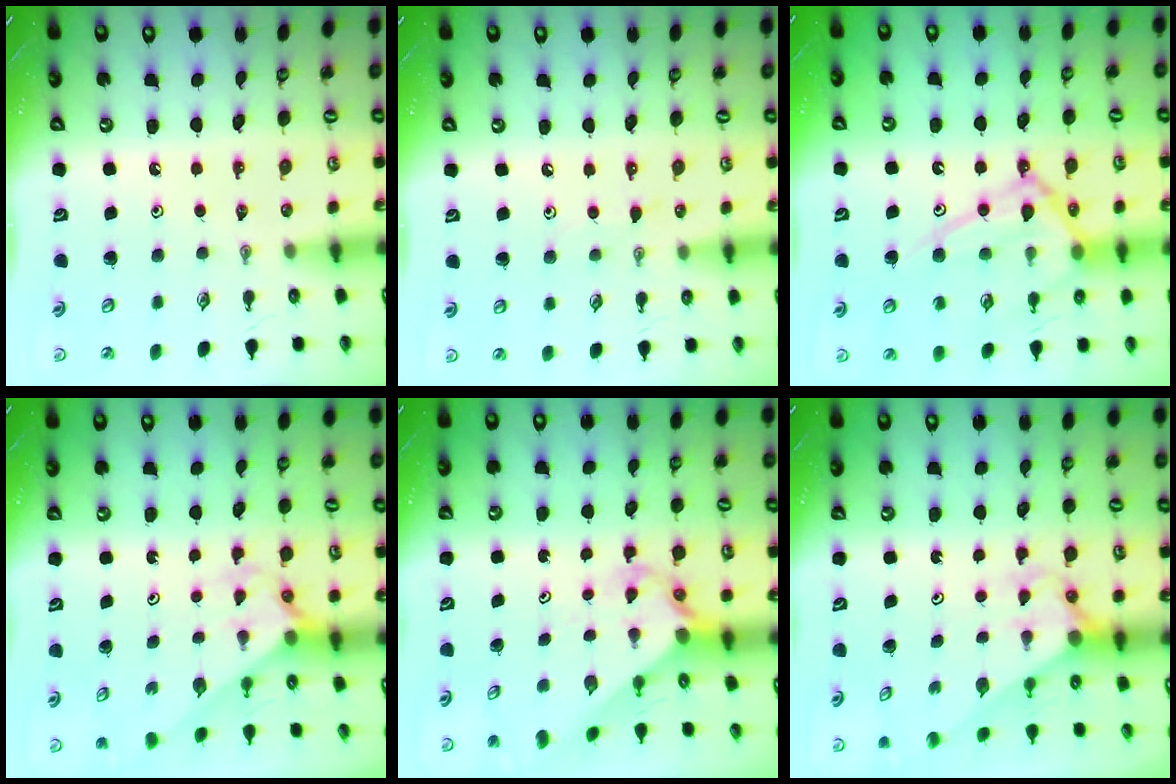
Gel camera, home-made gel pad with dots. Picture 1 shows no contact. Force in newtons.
{"total": 5.8, "press": 5.7, "slide": 0.8}
{"total": 16.6, "press": 16.6, "slide": 1.4}
{"total": 2.1, "press": 2.1, "slide": 0.1}
{"total": 2.3, "press": 2.3, "slide": 0.2}
{"total": 2.5, "press": 2.5, "slide": 0.3}